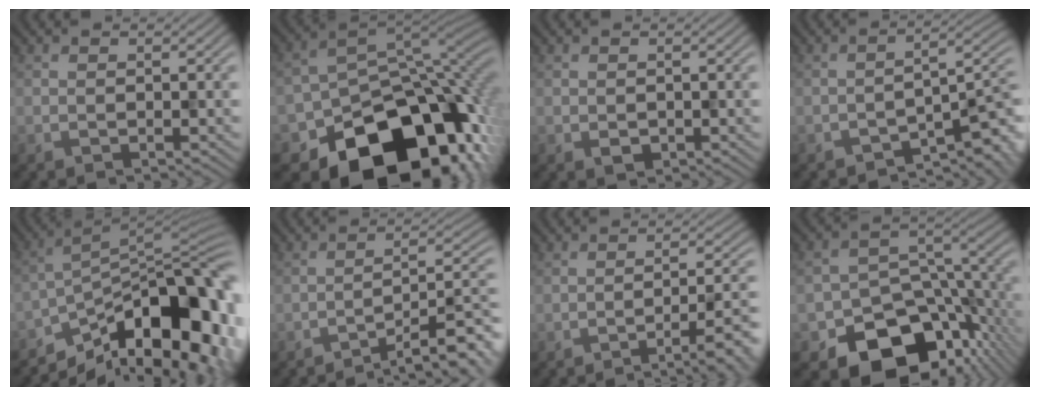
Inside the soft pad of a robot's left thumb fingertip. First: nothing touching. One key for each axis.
{"total": 18.4, "fx": -9.0, "fy": 12.4, "fz": 10.2, "tx": -0.140, "ty": -0.058, "tz": -0.131}
{"total": 1.2, "fx": -0.3, "fy": 0.9, "fz": 0.6, "tx": -0.015, "ty": -0.008, "tz": -0.006}
{"total": 6.1, "fx": -3.8, "fy": 1.8, "fz": 4.3, "tx": -0.055, "ty": -0.003, "tz": -0.063}
{"total": 16.3, "fx": -9.7, "fy": 6.6, "fz": 11.4, "tx": -0.171, "ty": -0.011, "tz": -0.170}
{"total": 9.9, "fx": -7.1, "fy": 2.0, "fz": 6.5, "tx": -0.097, "ty": 0.010, "tz": -0.106}
{"total": 7.1, "fx": -4.2, "fy": 1.4, "fz": 5.6, "tx": -0.086, "ty": 0.005, "tz": -0.064}
{"total": 13.6, "fx": -7.5, "fy": 8.9, "fz": 7.0, "tx": -0.113, "ty": -0.037, "tz": -0.121}